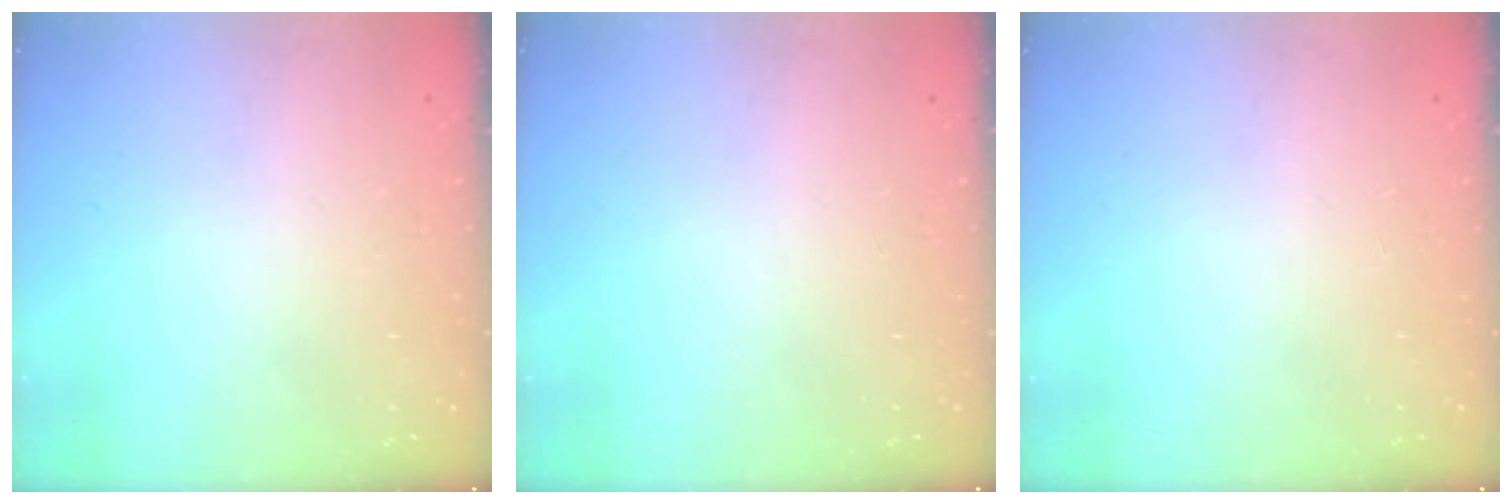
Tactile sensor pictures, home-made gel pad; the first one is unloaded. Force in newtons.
{"total": 0.0}
{"total": 0.0}